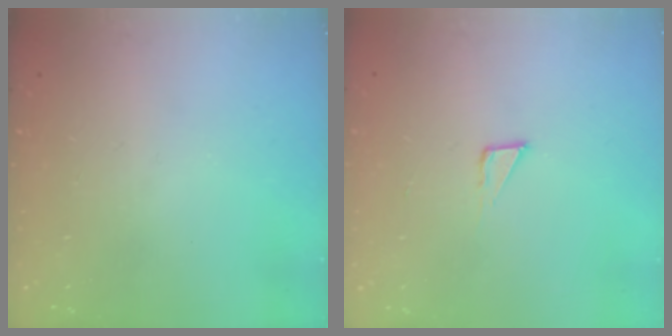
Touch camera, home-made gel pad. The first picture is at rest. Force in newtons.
{"total": 2.6, "press": 2.6, "slide": 0.1}